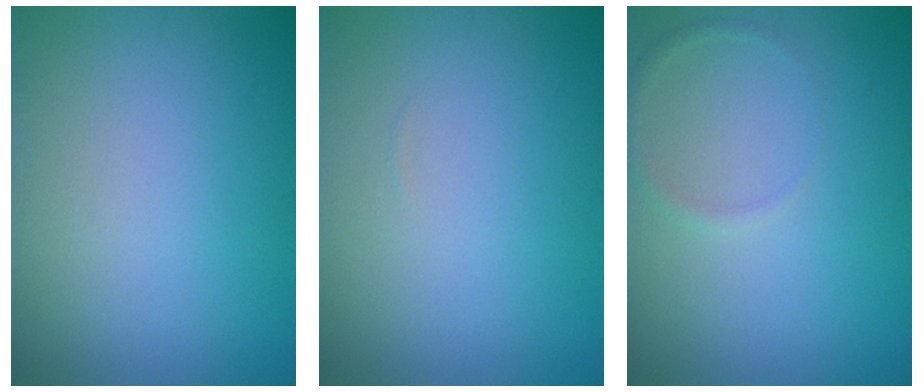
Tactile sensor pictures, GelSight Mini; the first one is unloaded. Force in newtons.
{"total": 0.0}
{"total": 0.8, "press": 0.8, "slide": 0.0}